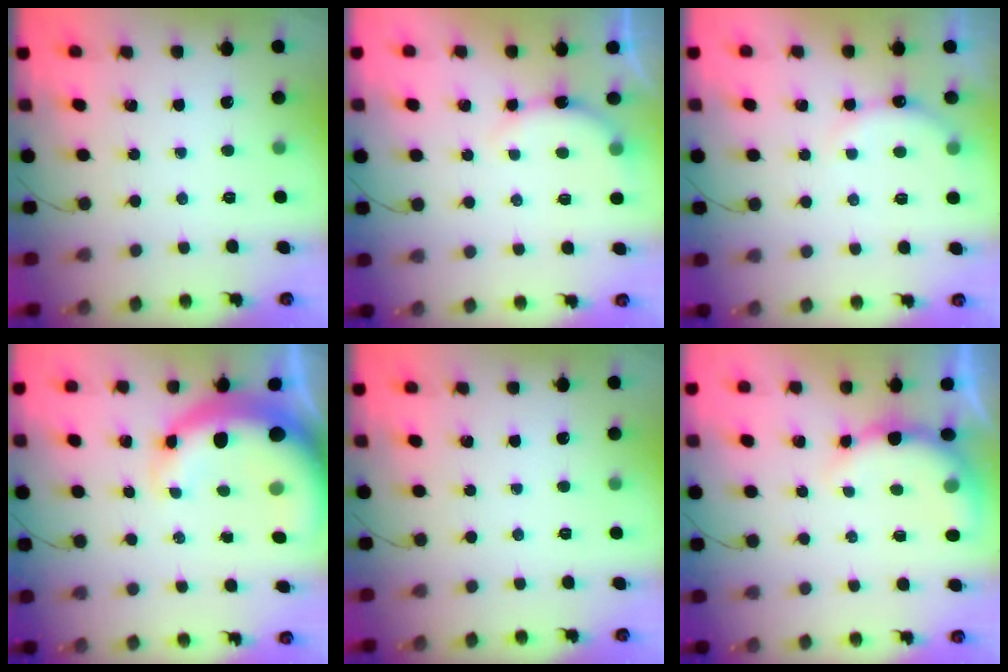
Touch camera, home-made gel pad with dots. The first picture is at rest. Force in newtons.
{"total": 6.3, "press": 6.3, "slide": 0.8}
{"total": 7.2, "press": 7.1, "slide": 1.0}
{"total": 9.7, "press": 9.4, "slide": 2.6}
{"total": 0.0}
{"total": 8.0, "press": 8.0, "slide": 1.1}